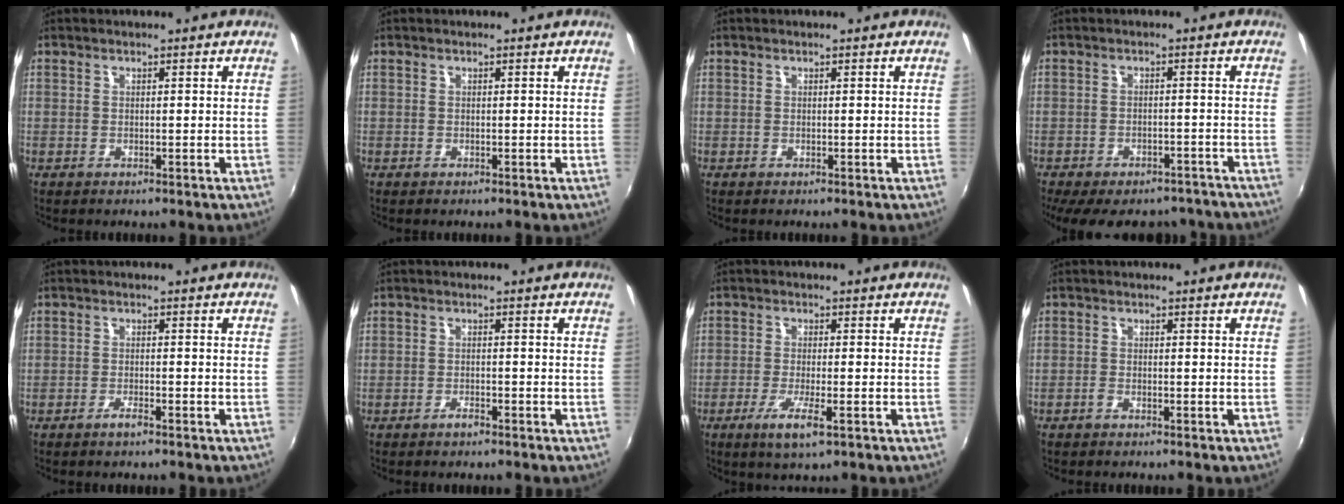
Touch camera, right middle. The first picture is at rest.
{"total": 0.0}
{"total": 0.0}
{"total": 17.8, "force": [-14.6, 7.0, 7.4], "torque": [-0.156, -0.009, -0.184]}
{"total": 1.8, "force": [-1.4, 0.2, 1.1], "torque": [-0.028, -0.001, -0.029]}
{"total": 1.6, "force": [-1.3, 0.4, 0.7], "torque": [-0.016, 0.000, -0.025]}
{"total": 5.7, "force": [-2.8, 0.7, 4.9], "torque": [-0.102, -0.016, -0.052]}
{"total": 0.8, "force": [-0.7, 0.2, 0.3], "torque": [-0.010, -0.001, -0.019]}